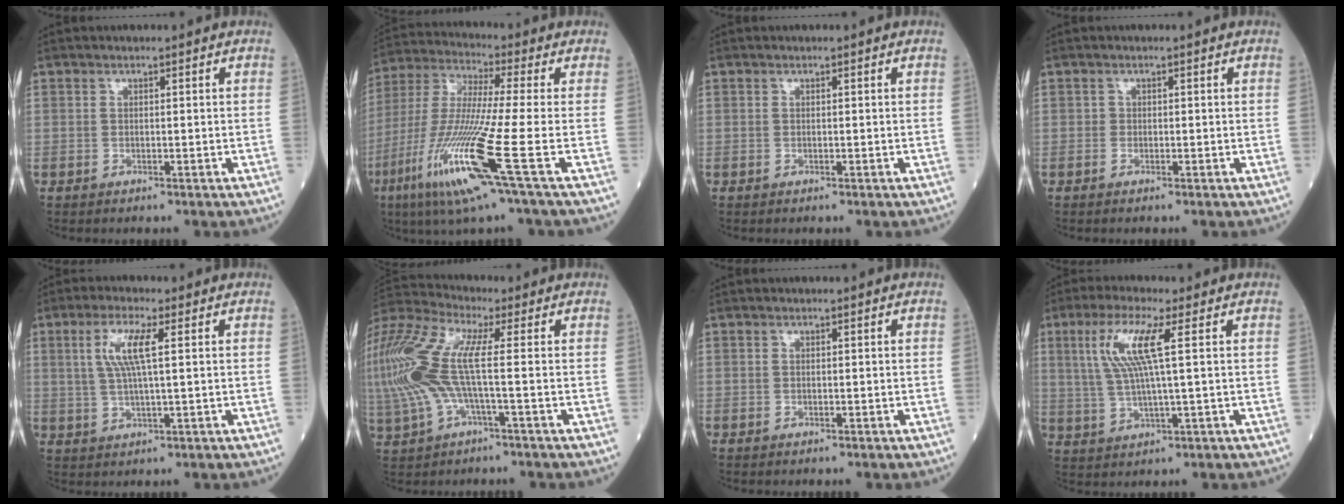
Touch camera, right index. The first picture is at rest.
{"total": 16.2, "force": [-6.6, -1.0, 14.8], "torque": [-0.319, -0.034, -0.131]}
{"total": 0.0}
{"total": 0.5, "force": [0.0, 0.5, 0.1], "torque": [0.002, 0.003, -0.002]}
{"total": 6.1, "force": [1.7, 0.4, 5.8], "torque": [-0.125, 0.006, 0.036]}
{"total": 17.2, "force": [0.1, 5.1, 16.4], "torque": [-0.402, 0.023, -0.005]}
{"total": 0.0}
{"total": 8.3, "force": [2.5, 0.1, 7.9], "torque": [-0.173, 0.010, 0.050]}